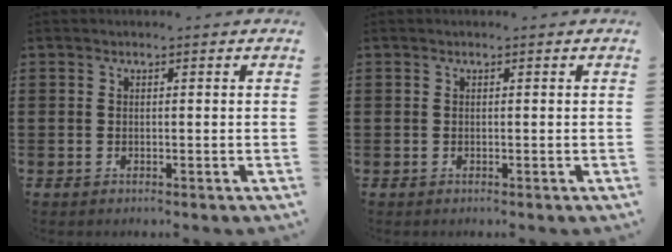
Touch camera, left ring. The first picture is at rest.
{"total": 0.0}